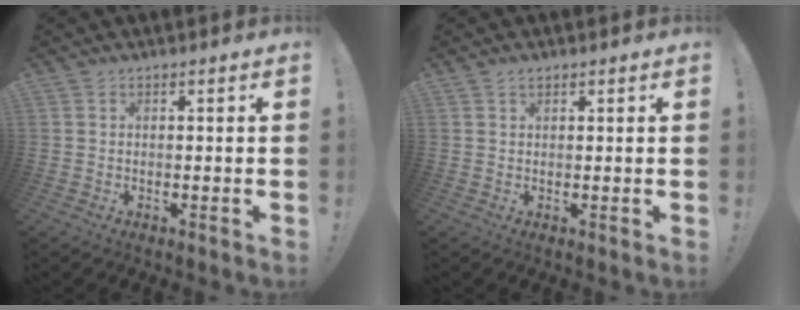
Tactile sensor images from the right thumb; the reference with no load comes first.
{"total": 1.1, "force": [0.8, 0.4, 0.5], "torque": [-0.008, -0.002, 0.015]}